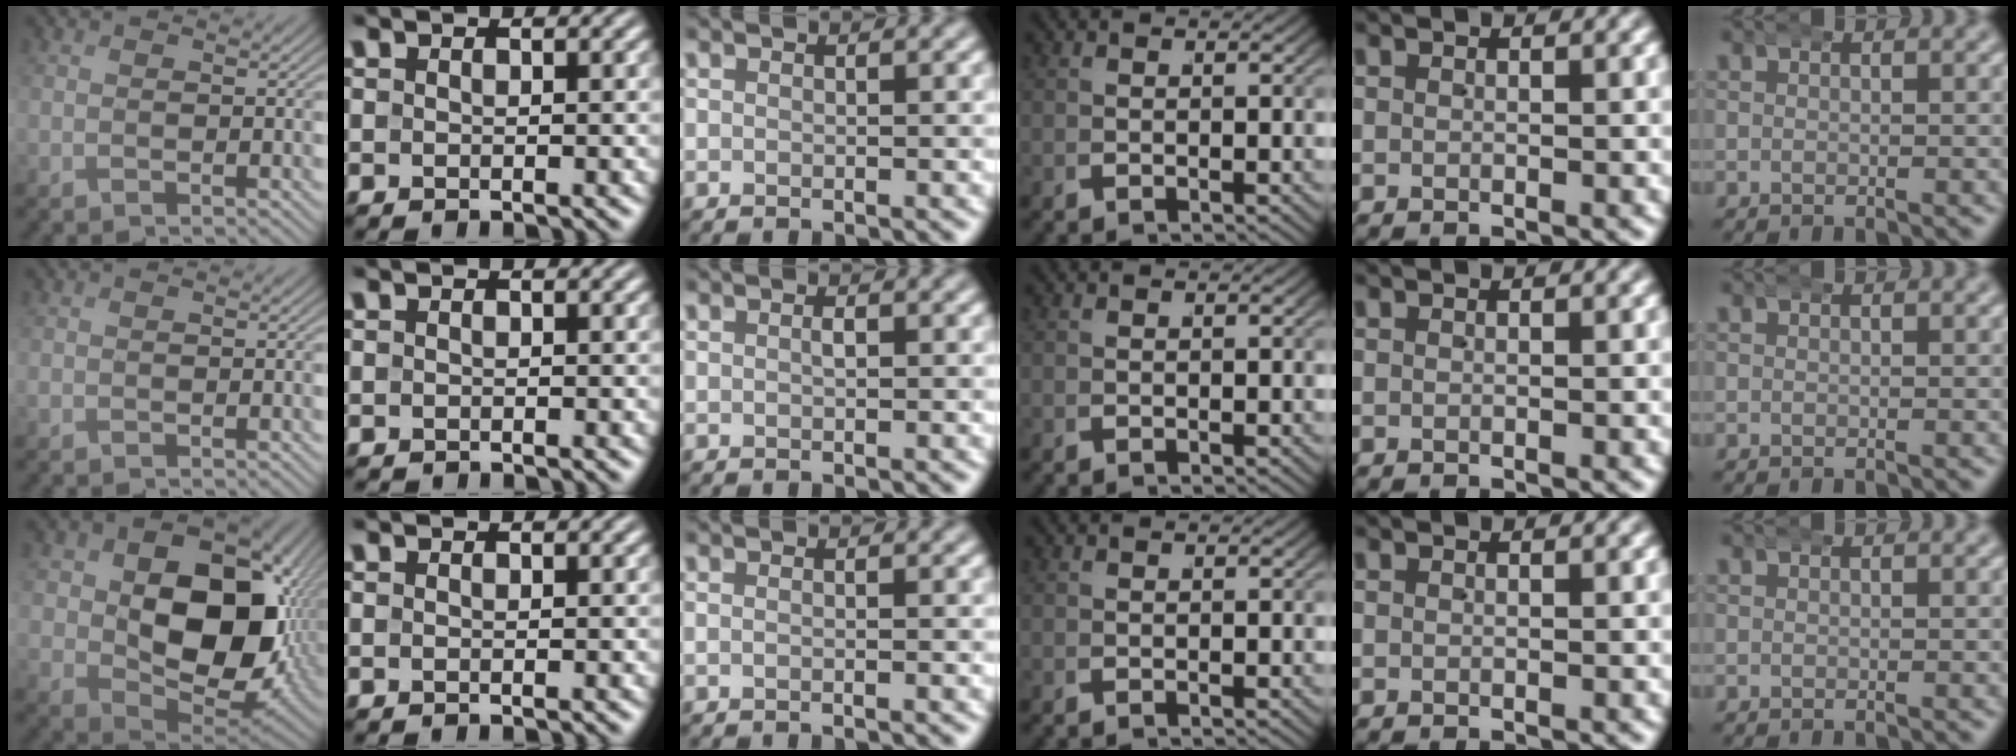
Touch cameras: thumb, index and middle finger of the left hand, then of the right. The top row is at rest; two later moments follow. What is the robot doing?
{"motion": "wrap", "object": "arm wrap"}